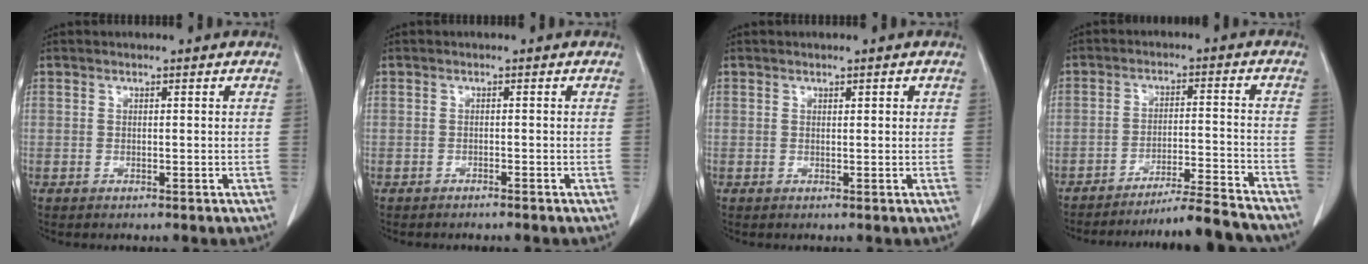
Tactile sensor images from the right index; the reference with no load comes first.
{"total": 1.2, "force": [-1.1, 0.1, 0.5], "torque": [-0.009, -0.001, -0.013]}
{"total": 0.8, "force": [0.4, 0.2, 0.6], "torque": [-0.009, 0.001, 0.005]}
{"total": 12.2, "force": [-11.6, -1.5, 3.4], "torque": [-0.032, -0.006, -0.177]}